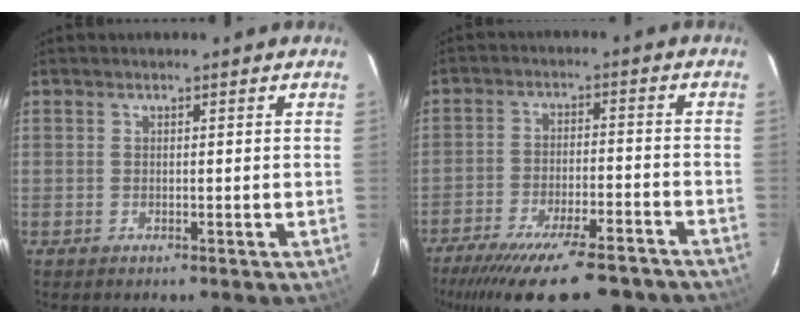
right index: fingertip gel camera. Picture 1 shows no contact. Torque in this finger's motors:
{"motor_torque": [1.24, -0.90, 0.94, 0.21]}